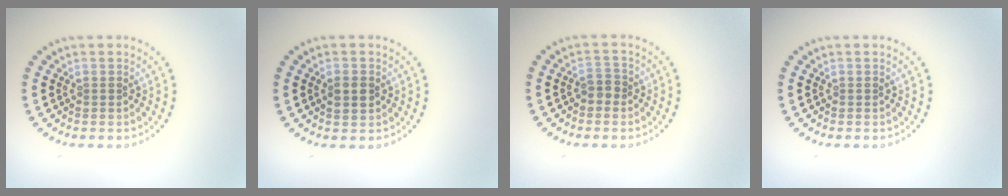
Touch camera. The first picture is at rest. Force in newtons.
{"total": 1.8, "press": 1.8, "slide": 0.0}
{"total": 1.4, "press": 1.3, "slide": 0.5}
{"total": 0.0}